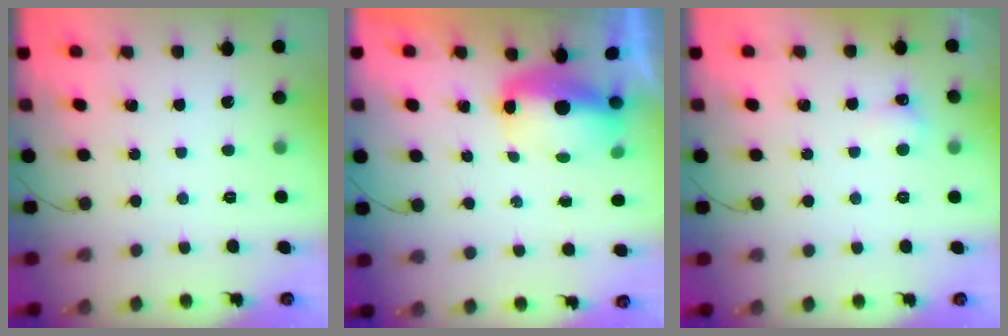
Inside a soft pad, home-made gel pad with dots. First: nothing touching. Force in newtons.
{"total": 6.4, "press": 6.3, "slide": 1.0}
{"total": 4.1, "press": 3.9, "slide": 1.1}